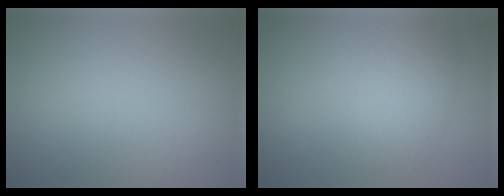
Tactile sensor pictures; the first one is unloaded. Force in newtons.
{"total": 3.2, "press": 3.2, "slide": 0.1}